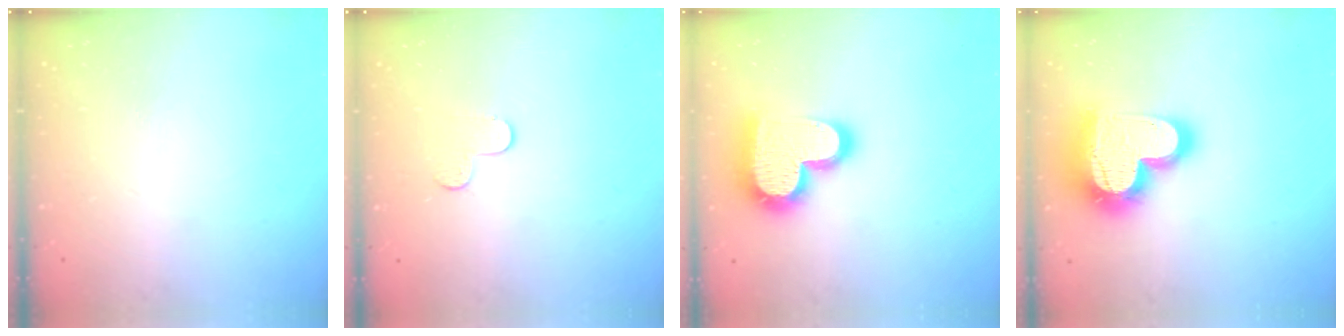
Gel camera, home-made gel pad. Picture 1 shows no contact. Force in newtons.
{"total": 4.6, "press": 4.6, "slide": 0.5}
{"total": 20.7, "press": 20.7, "slide": 1.5}
{"total": 23.6, "press": 23.5, "slide": 2.1}